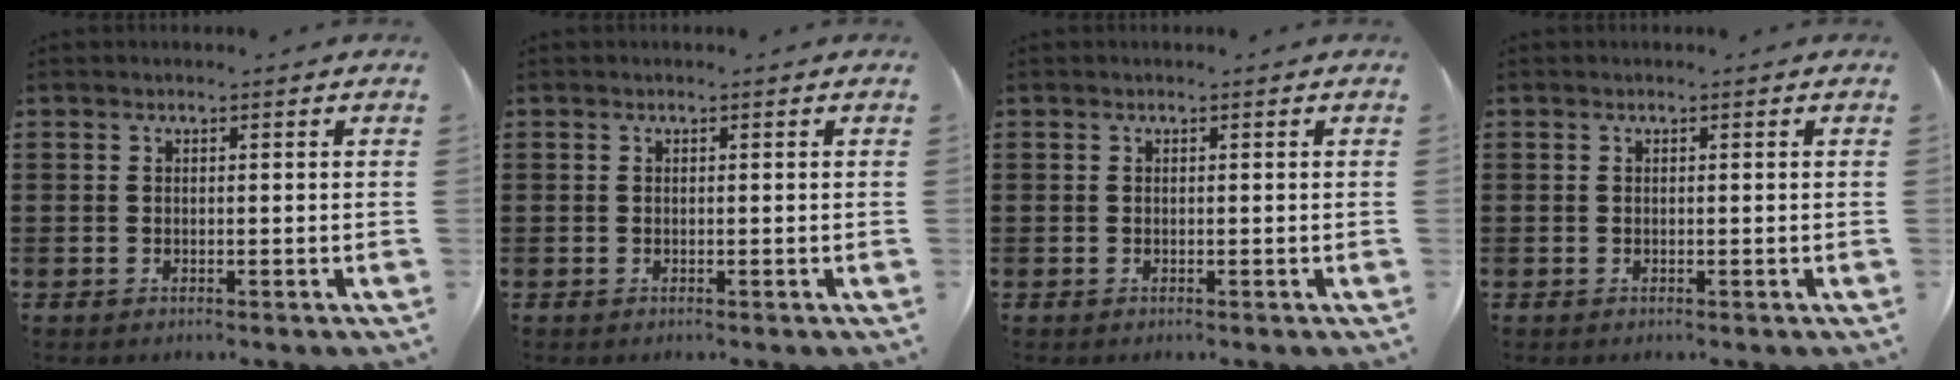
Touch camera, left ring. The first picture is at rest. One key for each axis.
{"total": 0.0}
{"total": 0.0}
{"total": 0.0}